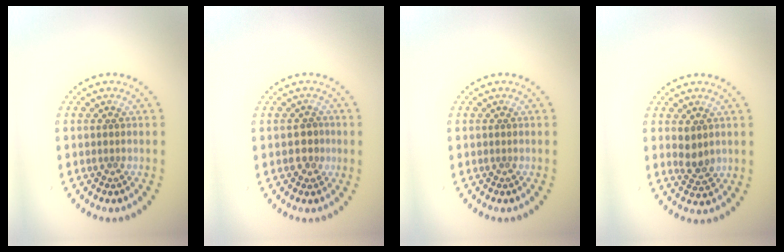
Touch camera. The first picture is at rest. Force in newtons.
{"total": 1.6, "press": 1.5, "slide": 0.5}
{"total": 0.0}
{"total": 2.0, "press": 1.9, "slide": 0.7}